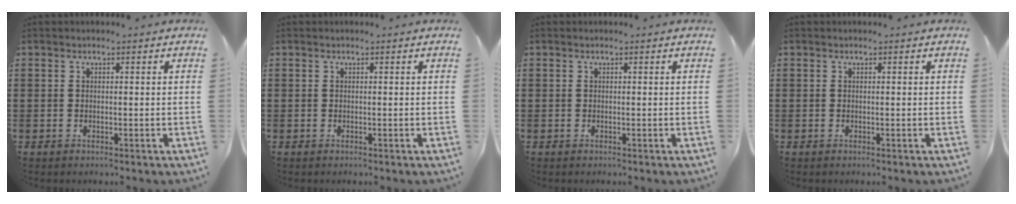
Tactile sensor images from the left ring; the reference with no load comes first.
{"total": 0.0}
{"total": 0.0}
{"total": 0.0}